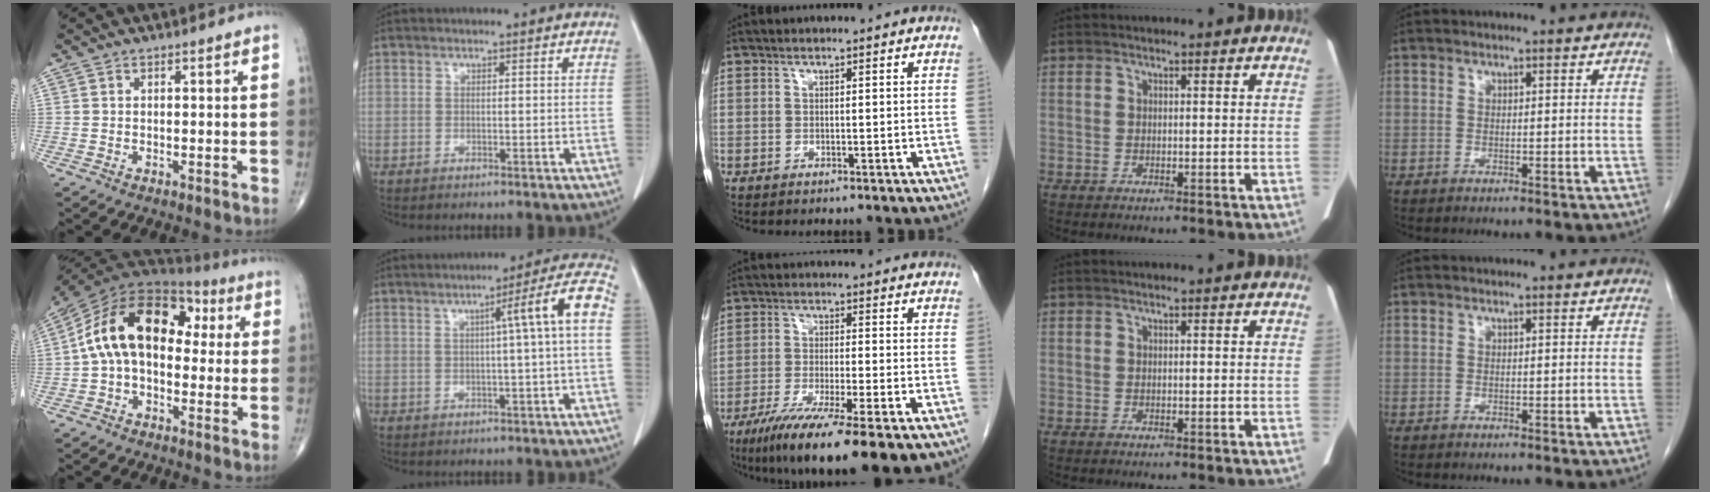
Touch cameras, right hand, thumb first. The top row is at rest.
{"thumb": {"total": 18.1, "force": [2.0, 11.4, 13.9], "torque": [-0.218, 0.051, 0.022]}, "index": {"total": 7.8, "force": [0.5, -1.2, 7.7], "torque": [-0.103, 0.015, 0.007]}, "middle": {"total": 16.0, "force": [-9.9, 2.3, 12.4], "torque": [-0.170, -0.035, -0.156]}}